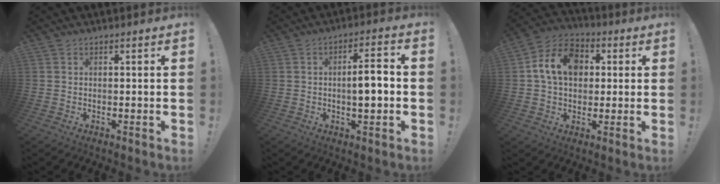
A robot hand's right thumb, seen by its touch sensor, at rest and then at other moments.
{"total": 7.2, "force": [-0.8, 1.6, 7.0], "torque": [-0.104, 0.004, -0.020]}
{"total": 14.0, "force": [3.4, 10.5, 8.6], "torque": [-0.138, 0.013, 0.069]}